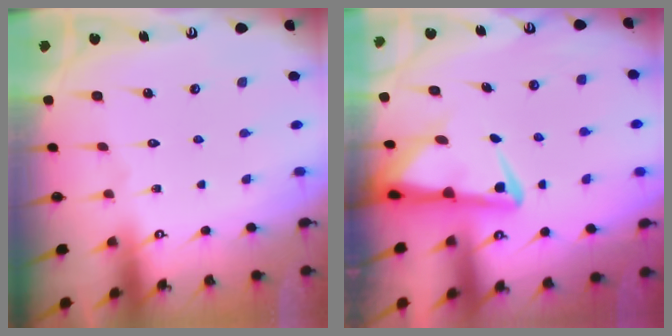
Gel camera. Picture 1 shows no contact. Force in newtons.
{"total": 4.8, "press": 4.7, "slide": 0.9}